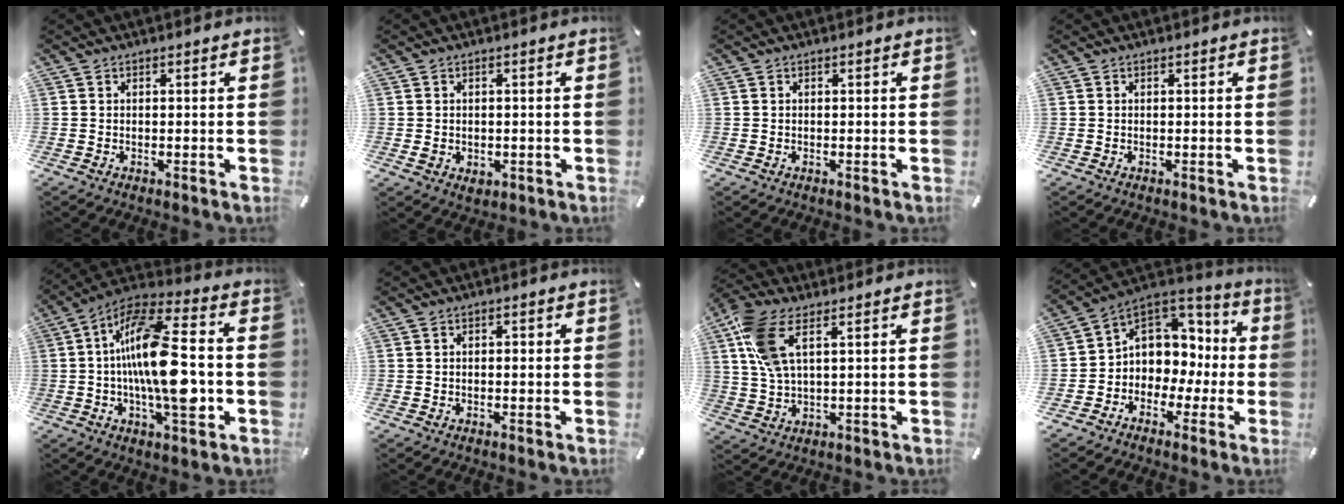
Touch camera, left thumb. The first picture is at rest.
{"total": 2.2, "force": [-0.3, 1.8, 1.1], "torque": [-0.011, 0.000, -0.007]}
{"total": 0.0}
{"total": 0.0}
{"total": 19.4, "force": [-1.7, 6.8, 18.1], "torque": [-0.337, -0.002, -0.032]}
{"total": 1.2, "force": [0.0, 0.7, 0.9], "torque": [-0.019, 0.004, -0.003]}
{"total": 9.6, "force": [4.1, 4.1, 7.6], "torque": [-0.178, -0.001, 0.076]}
{"total": 7.9, "force": [1.0, 7.6, 2.0], "torque": [-0.030, -0.018, 0.026]}